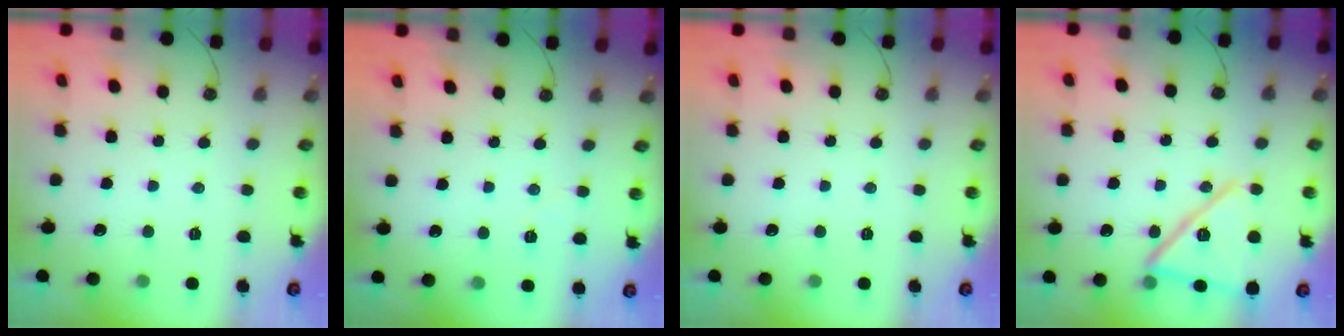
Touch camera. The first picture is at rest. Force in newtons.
{"total": 3.4, "press": 2.9, "slide": 1.8}
{"total": 0.0}
{"total": 17.2, "press": 16.3, "slide": 5.7}